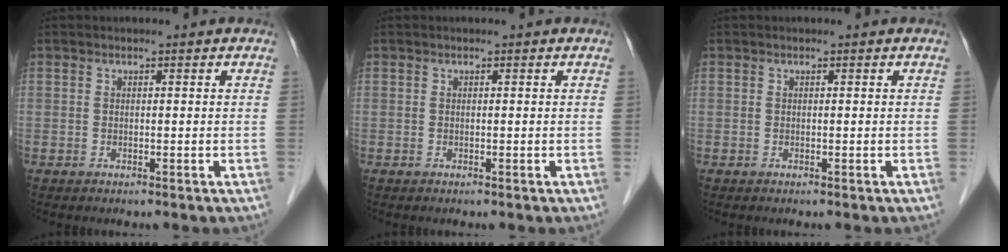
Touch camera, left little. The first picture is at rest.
{"total": 0.0}
{"total": 0.0}